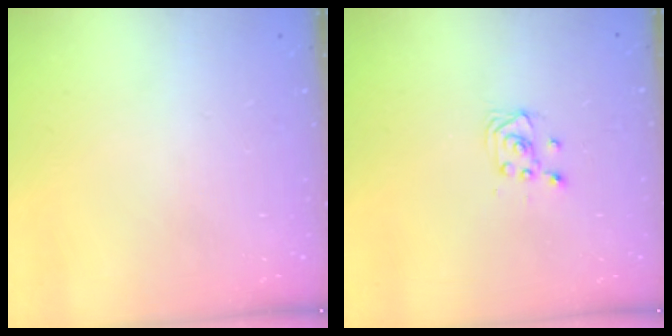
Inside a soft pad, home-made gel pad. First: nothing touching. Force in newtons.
{"total": 2.9, "press": 2.9, "slide": 0.4}